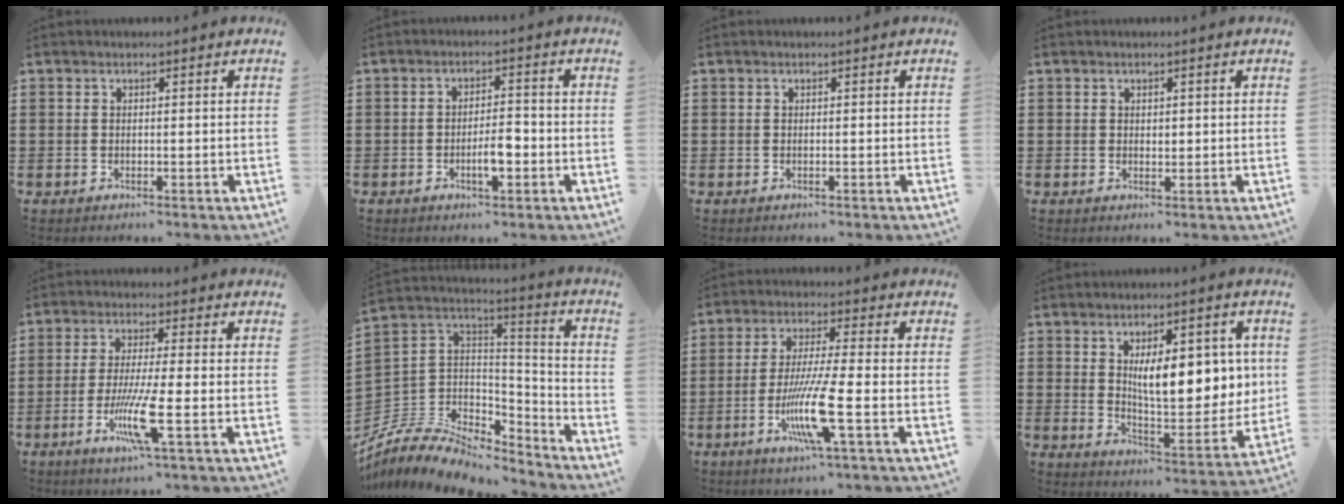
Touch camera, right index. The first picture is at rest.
{"total": 4.3, "force": [-1.5, 1.3, 3.8], "torque": [-0.072, 0.005, -0.028]}
{"total": 0.0}
{"total": 0.8, "force": [0.4, 0.5, 0.3], "torque": [-0.008, 0.002, 0.008]}
{"total": 8.5, "force": [-2.9, 0.5, 8.0], "torque": [-0.157, -0.019, -0.054]}
{"total": 8.0, "force": [-6.2, 4.2, 3.0], "torque": [-0.073, 0.002, -0.118]}
{"total": 10.4, "force": [-3.7, 0.6, 9.8], "torque": [-0.200, -0.021, -0.073]}
{"total": 10.5, "force": [2.5, 4.3, 9.2], "torque": [-0.140, -0.003, 0.036]}